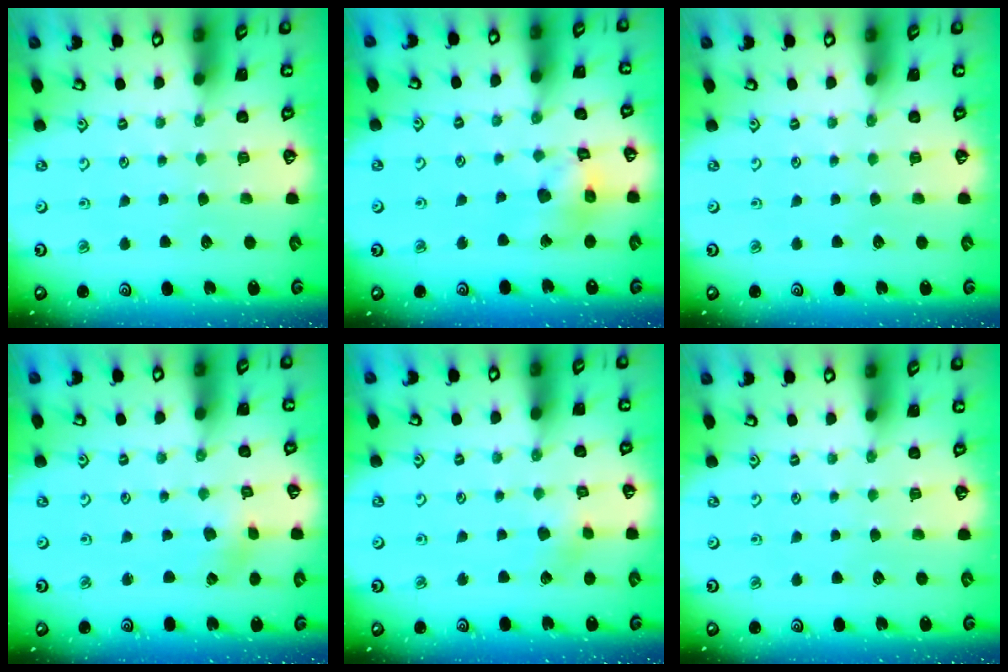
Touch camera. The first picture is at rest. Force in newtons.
{"total": 11.3, "press": 11.2, "slide": 1.4}
{"total": 0.0}
{"total": 1.1, "press": 1.1, "slide": 0.1}
{"total": 3.2, "press": 3.2, "slide": 0.4}
{"total": 0.0}